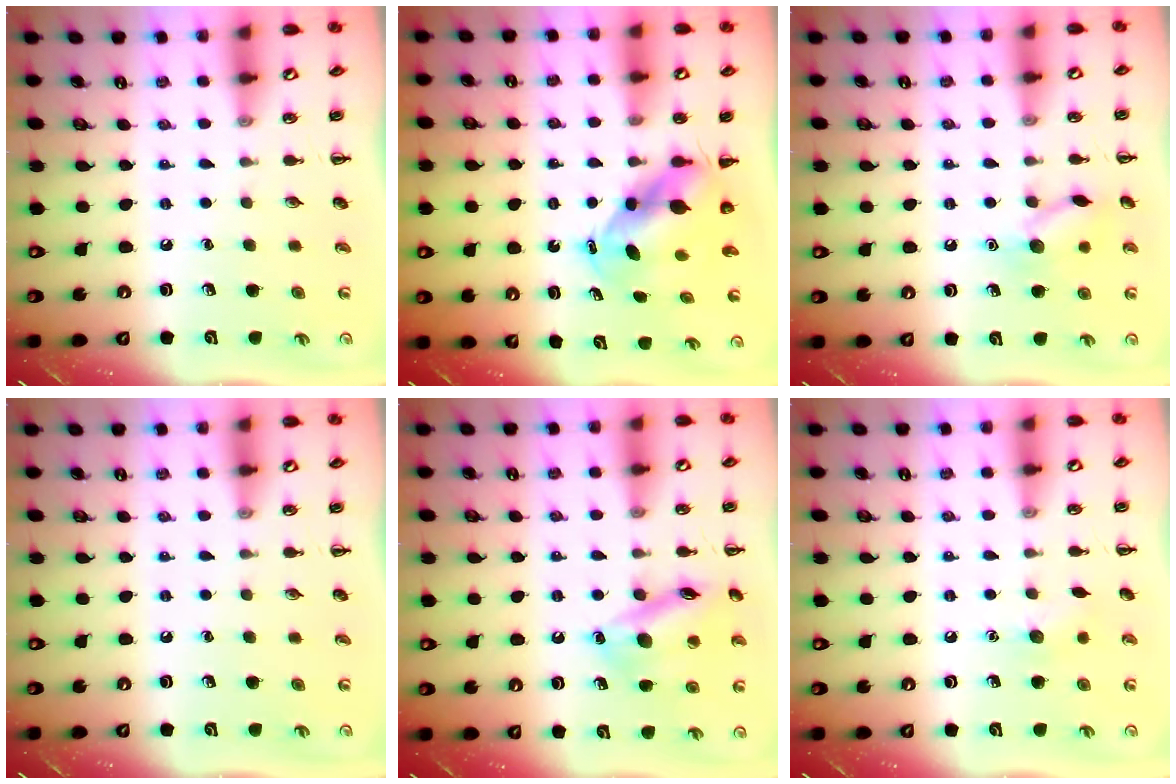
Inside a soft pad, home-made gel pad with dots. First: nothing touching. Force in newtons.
{"total": 5.7, "press": 5.6, "slide": 1.2}
{"total": 10.6, "press": 10.6, "slide": 0.6}
{"total": 0.0}
{"total": 14.4, "press": 14.3, "slide": 1.2}
{"total": 5.6, "press": 5.4, "slide": 1.4}